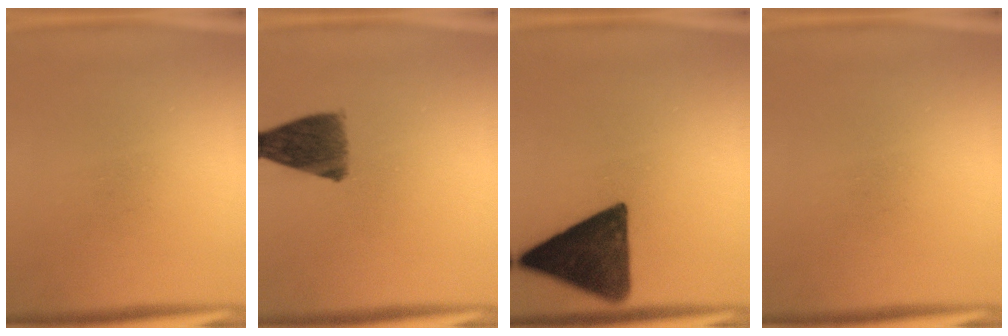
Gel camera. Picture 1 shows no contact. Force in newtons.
{"total": 8.8}
{"total": 14.2}
{"total": 0.0}